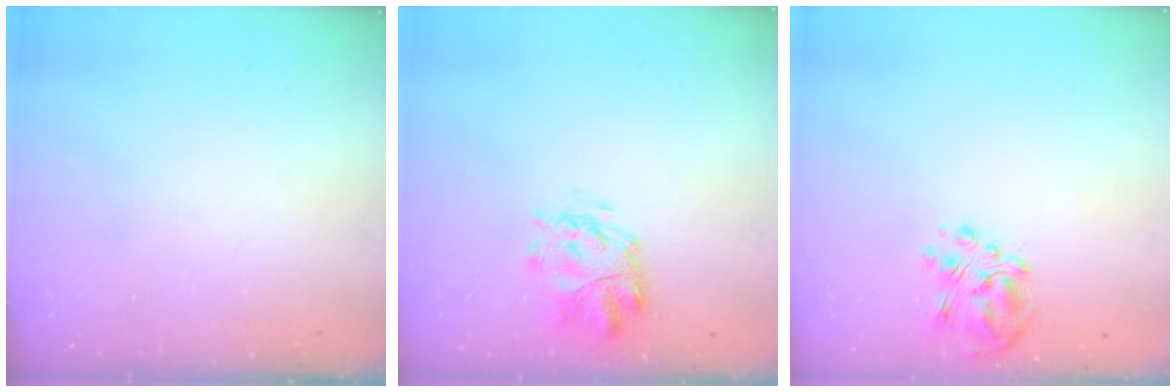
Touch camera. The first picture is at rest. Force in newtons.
{"total": 3.8, "press": 3.4, "slide": 1.7}
{"total": 6.8, "press": 6.6, "slide": 1.8}